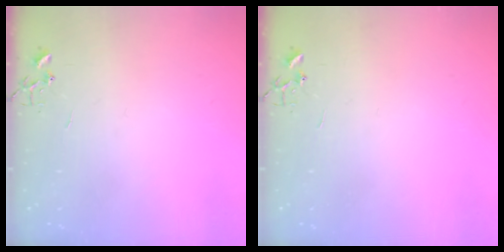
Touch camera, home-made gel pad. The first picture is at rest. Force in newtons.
{"total": 0.0}